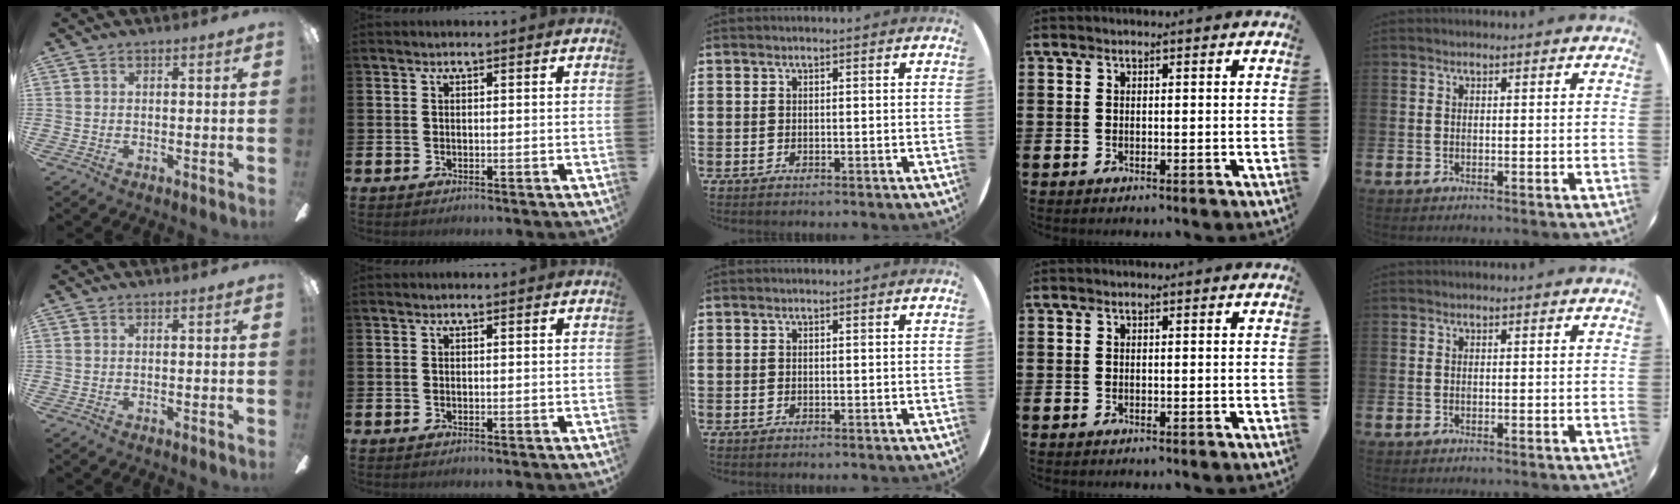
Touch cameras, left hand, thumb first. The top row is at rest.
{}